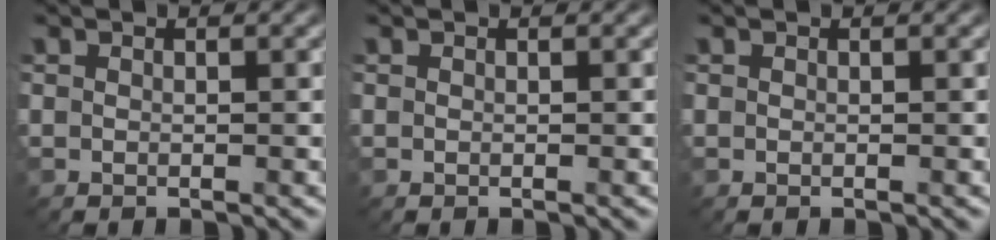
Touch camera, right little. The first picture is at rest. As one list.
[{"total": 0.0}, {"total": 0.0}]